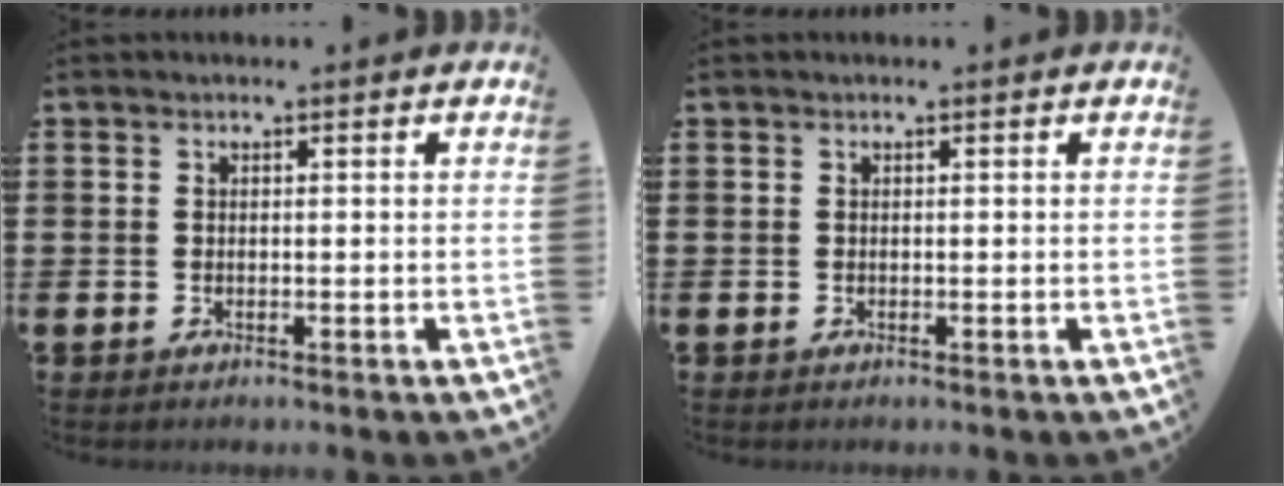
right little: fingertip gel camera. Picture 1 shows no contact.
{"total": 0.0}